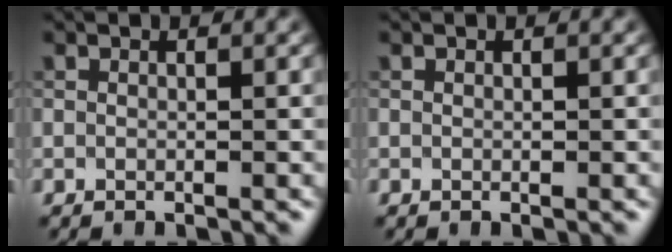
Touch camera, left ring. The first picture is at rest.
{"total": 0.0}